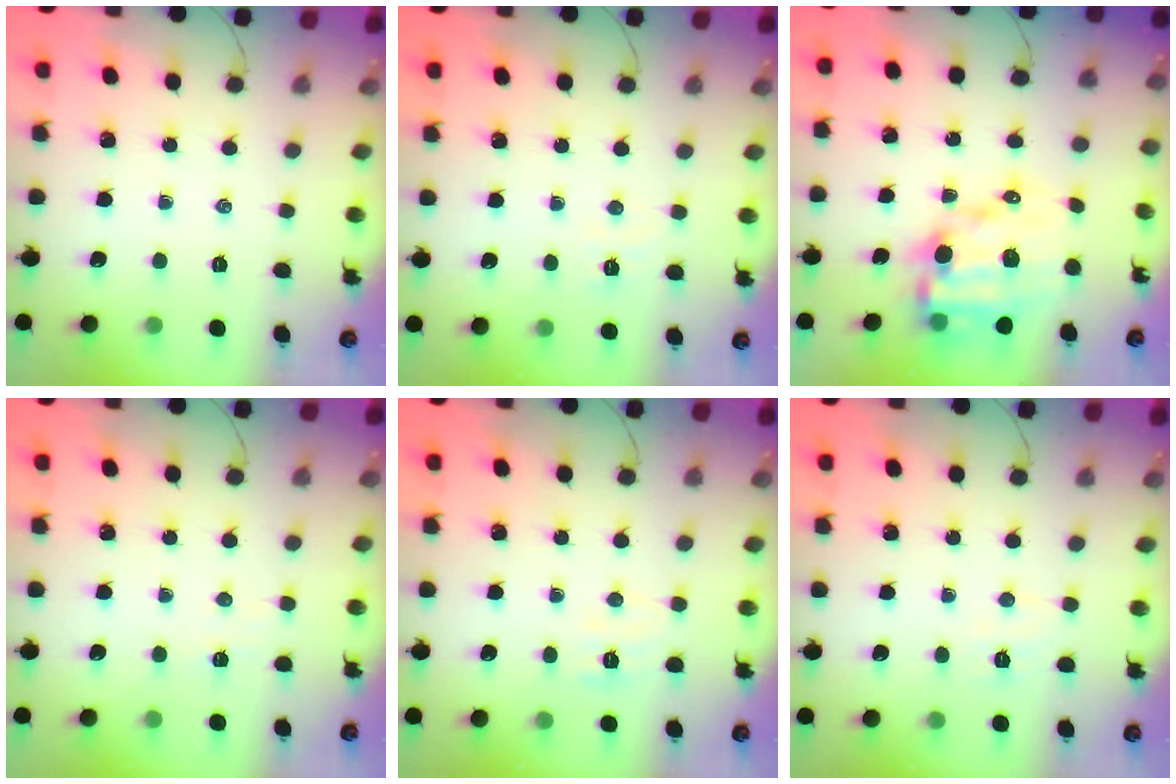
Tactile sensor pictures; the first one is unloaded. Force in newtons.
{"total": 3.5, "press": 3.4, "slide": 0.9}
{"total": 12.4, "press": 12.0, "slide": 3.2}
{"total": 2.7, "press": 2.6, "slide": 0.8}
{"total": 5.0, "press": 4.8, "slide": 1.3}
{"total": 4.1, "press": 4.0, "slide": 0.9}